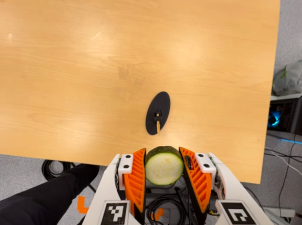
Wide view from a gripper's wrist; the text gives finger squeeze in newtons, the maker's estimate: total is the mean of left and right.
{"total": 13.6, "left": 13.4, "right": 13.8}